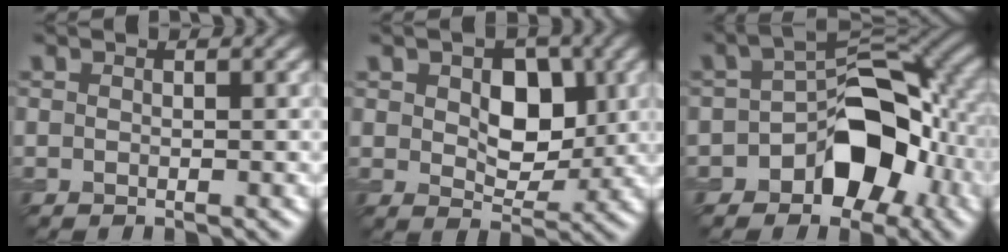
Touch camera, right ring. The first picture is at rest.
{"total": 5.4, "force": [1.2, 3.5, 3.9], "torque": [-0.066, -0.001, 0.024]}
{"total": 8.4, "force": [-3.1, 5.3, 5.8], "torque": [-0.069, 0.014, -0.056]}